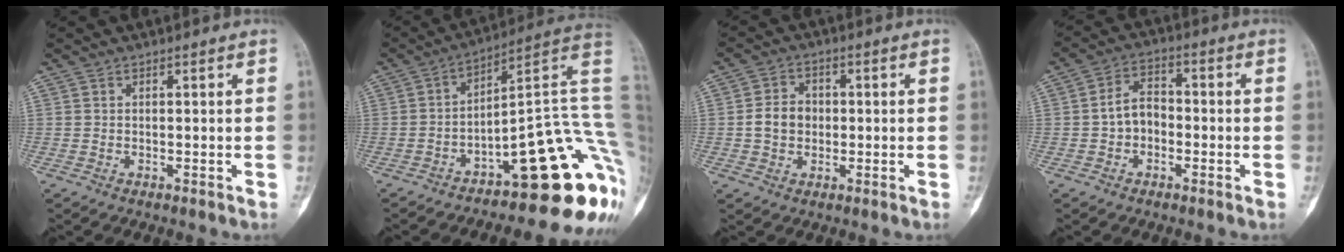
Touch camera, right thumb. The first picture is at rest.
{"total": 24.2, "force": [-8.7, 8.1, 21.1], "torque": [-0.171, 0.098, -0.111]}
{"total": 5.7, "force": [-0.3, 4.7, 3.2], "torque": [-0.044, 0.013, -0.010]}
{"total": 5.9, "force": [-1.2, 4.4, 3.7], "torque": [-0.046, 0.026, -0.033]}